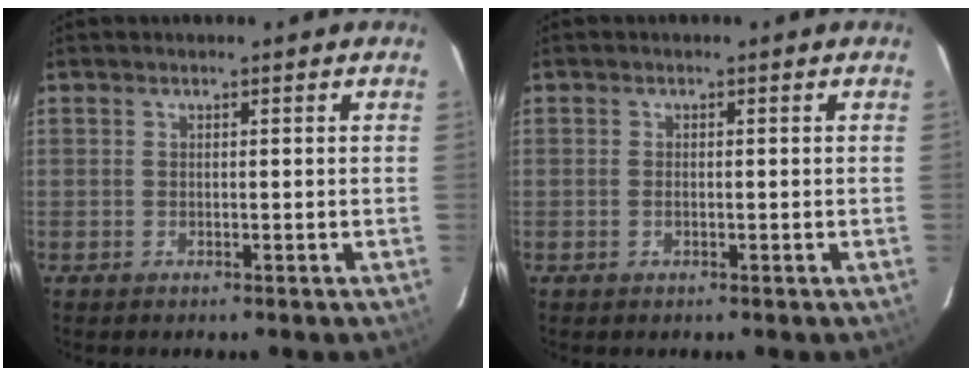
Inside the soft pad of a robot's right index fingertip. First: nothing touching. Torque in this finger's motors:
{"motor_torque": [-0.02, 0.09, -0.05, 0.00]}